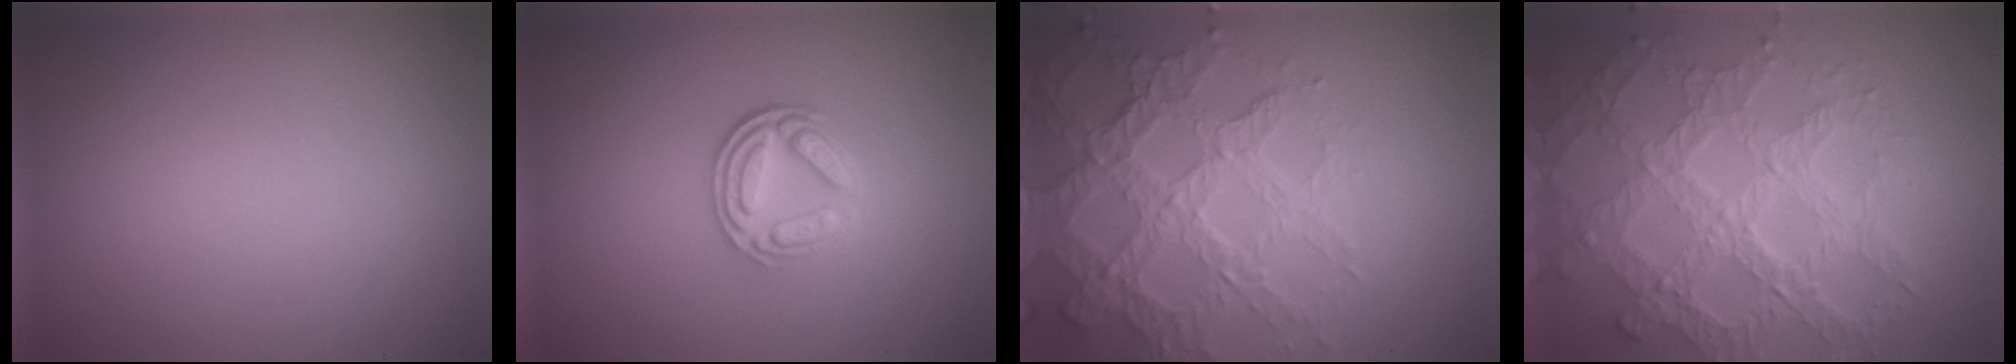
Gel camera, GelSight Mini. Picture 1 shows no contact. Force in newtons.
{"total": 3.9, "press": 3.2, "slide": 2.2}
{"total": 7.4, "press": 5.2, "slide": 5.2}
{"total": 8.0, "press": 6.1, "slide": 5.2}